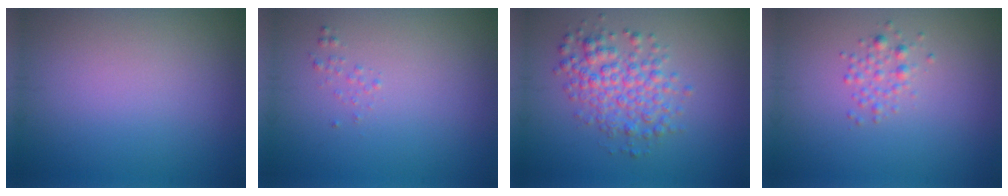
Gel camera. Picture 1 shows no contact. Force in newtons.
{"total": 0.6, "press": 0.6, "slide": 0.1}
{"total": 4.2, "press": 4.2, "slide": 0.1}
{"total": 1.4, "press": 1.4, "slide": 0.1}